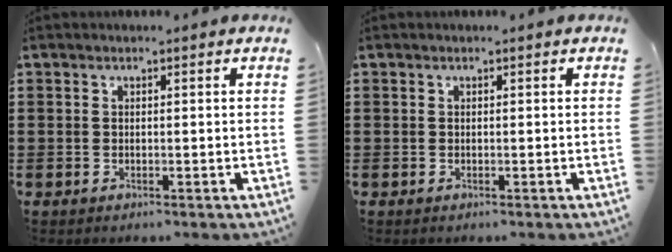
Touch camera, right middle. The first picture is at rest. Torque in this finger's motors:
{"motor_torque": [0.00, 0.00, 0.00, -0.01]}